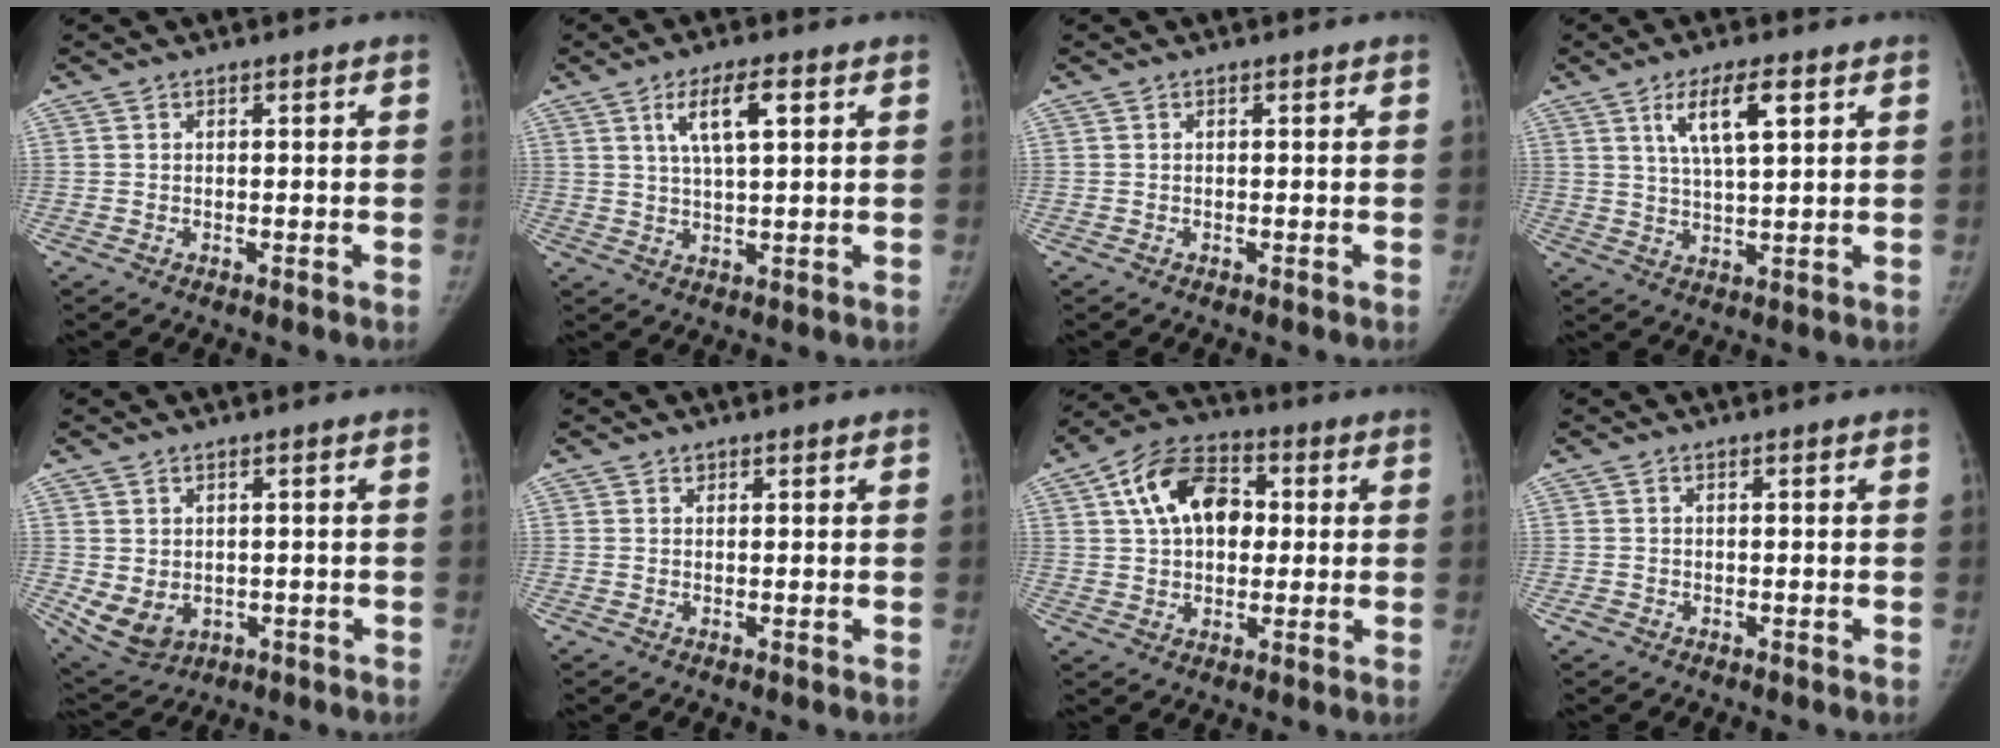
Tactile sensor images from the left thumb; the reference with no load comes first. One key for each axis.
{"total": 7.2, "fx": 3.0, "fy": 2.0, "fz": 6.2, "tx": -0.108, "ty": -0.005, "tz": 0.056}
{"total": 0.0}
{"total": 8.3, "fx": 3.8, "fy": 2.3, "fz": 7.0, "tx": -0.123, "ty": -0.013, "tz": 0.073}
{"total": 6.9, "fx": -0.7, "fy": 5.2, "fz": 4.4, "tx": -0.075, "ty": -0.008, "tz": 0.010}
{"total": 0.7, "fx": 0.6, "fy": 0.4, "fz": 0.0, "tx": 0.003, "ty": -0.005, "tz": 0.007}
{"total": 13.7, "fx": 3.3, "fy": 9.2, "fz": 9.6, "tx": -0.137, "ty": 0.013, "tz": 0.046}
{"total": 0.7, "fx": -0.2, "fy": 0.6, "fz": 0.2, "tx": -0.002, "ty": 0.001, "tz": -0.004}